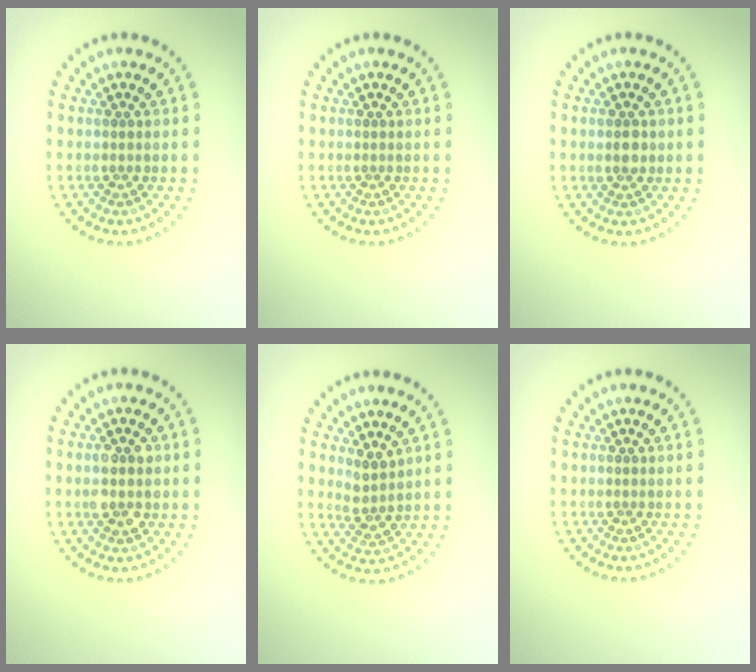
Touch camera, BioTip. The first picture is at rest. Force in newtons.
{"total": 0.0}
{"total": 1.5, "press": 1.5, "slide": 0.3}
{"total": 2.8, "press": 2.8, "slide": 0.3}
{"total": 1.9, "press": 1.6, "slide": 1.1}
{"total": 0.0}